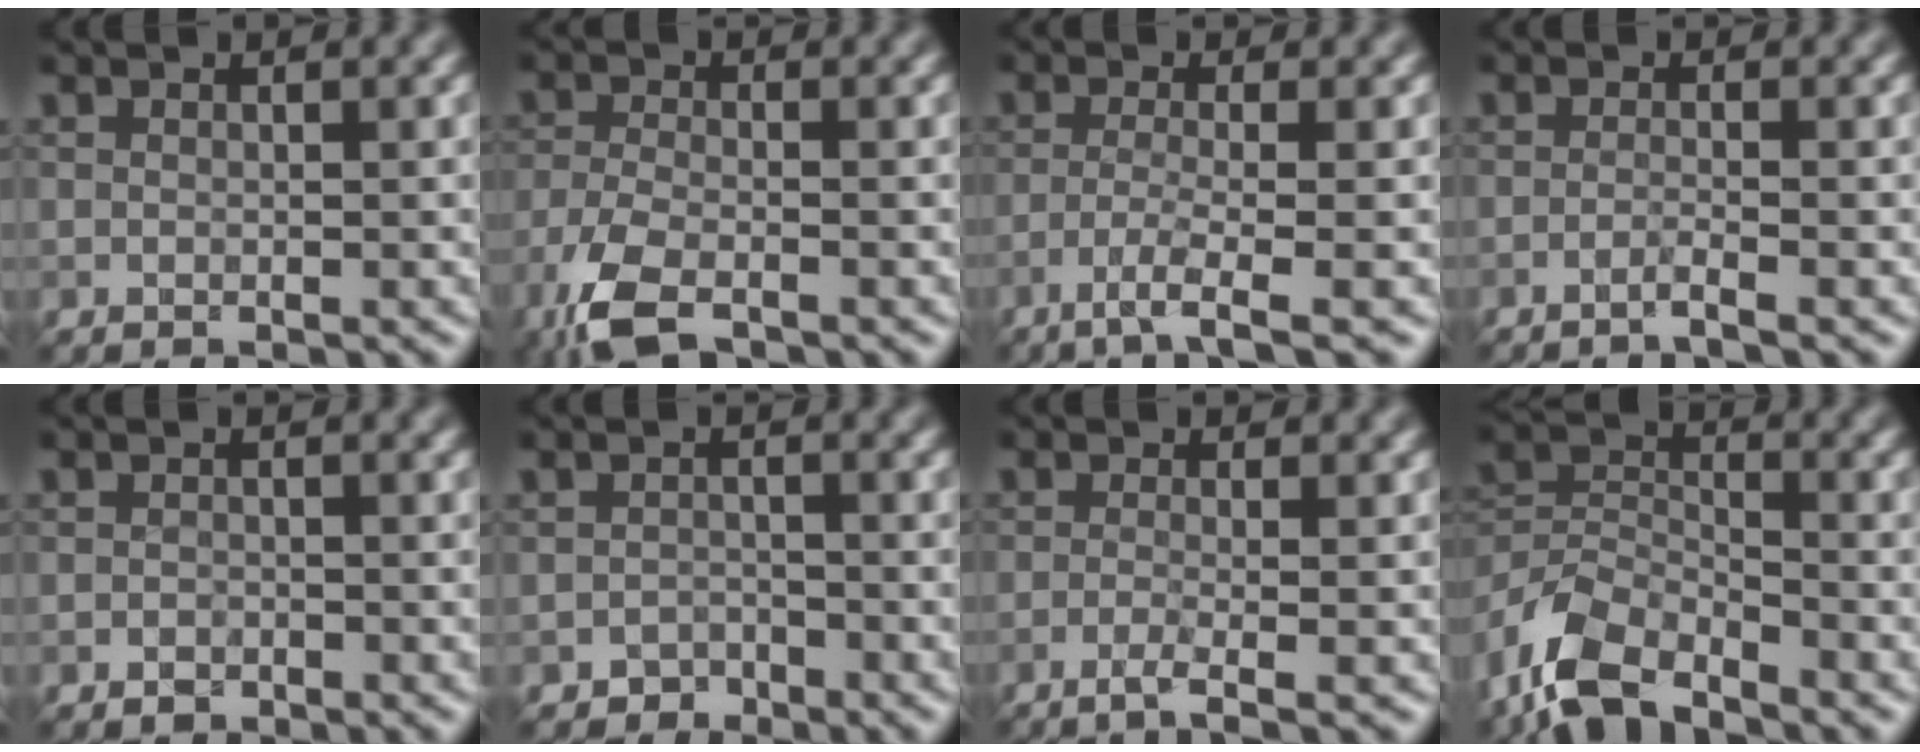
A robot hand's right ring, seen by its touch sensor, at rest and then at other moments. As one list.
[{"total": 5.6, "force": [-4.0, 1.8, 3.5], "torque": [-0.081, -0.013, -0.089]}, {"total": 3.5, "force": [-1.9, 0.3, 2.9], "torque": [-0.051, -0.001, -0.050]}, {"total": 1.4, "force": [-0.9, 0.1, 1.1], "torque": [-0.012, 0.002, -0.028]}, {"total": 0.9, "force": [-0.6, 0.6, 0.2], "torque": [0.000, 0.002, -0.012]}, {"total": 1.5, "force": [-1.2, 0.8, -0.1], "torque": [0.010, 0.008, -0.025]}, {"total": 2.2, "force": [-1.1, 0.4, 1.8], "torque": [-0.027, -0.001, -0.035]}, {"total": 6.9, "force": [-5.1, 3.0, 3.6], "torque": [-0.070, -0.003, -0.114]}]